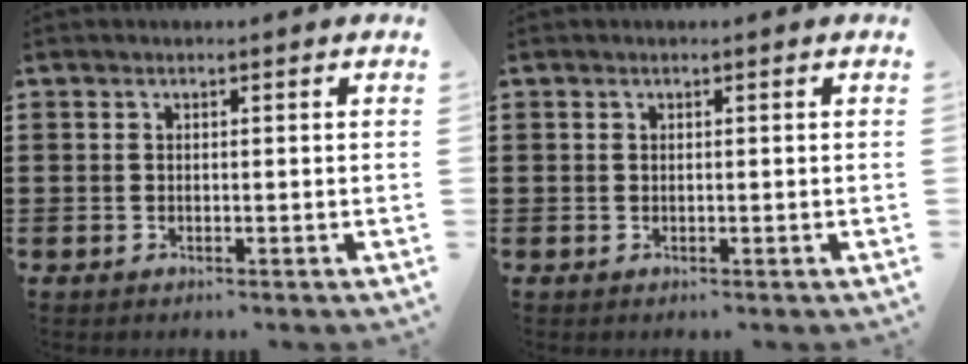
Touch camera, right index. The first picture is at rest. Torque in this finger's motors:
{"motor_torque": [1.21, 0.93, -0.03, -0.02]}